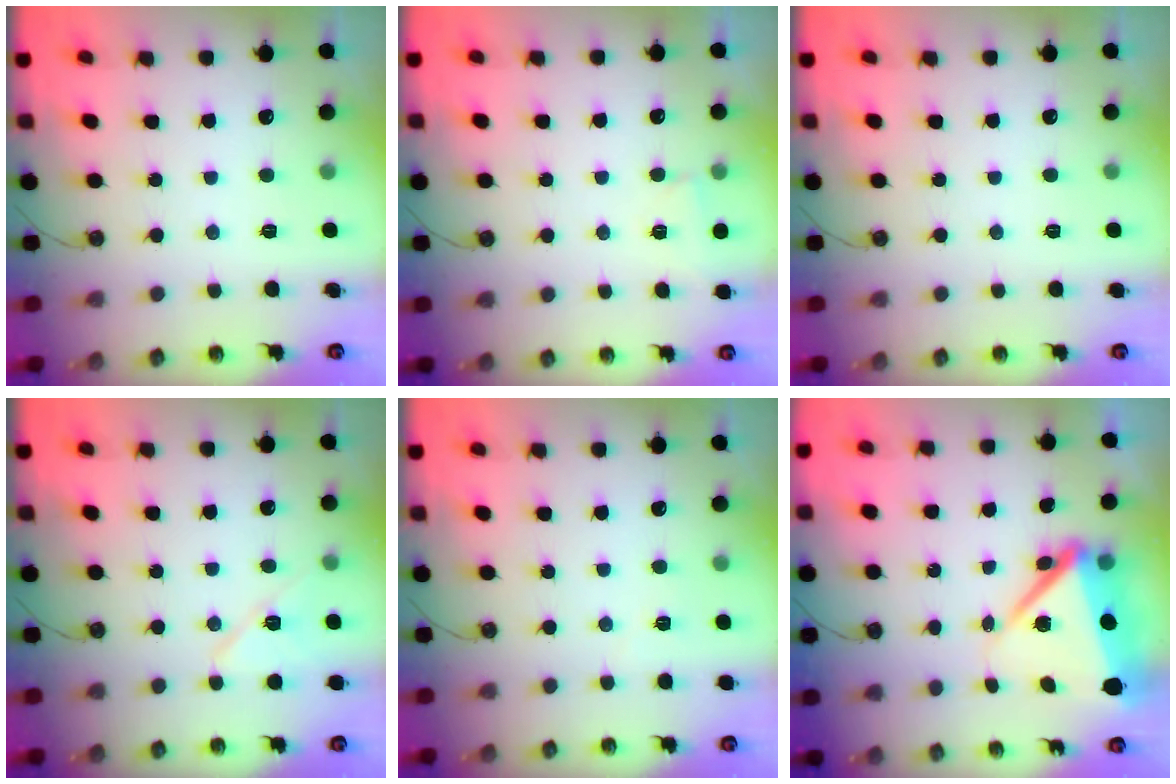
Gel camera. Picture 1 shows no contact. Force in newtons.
{"total": 2.1, "press": 2.1, "slide": 0.4}
{"total": 0.5, "press": 0.5, "slide": 0.2}
{"total": 9.1, "press": 8.6, "slide": 3.1}
{"total": 2.9, "press": 1.9, "slide": 2.2}
{"total": 10.7, "press": 10.6, "slide": 1.0}